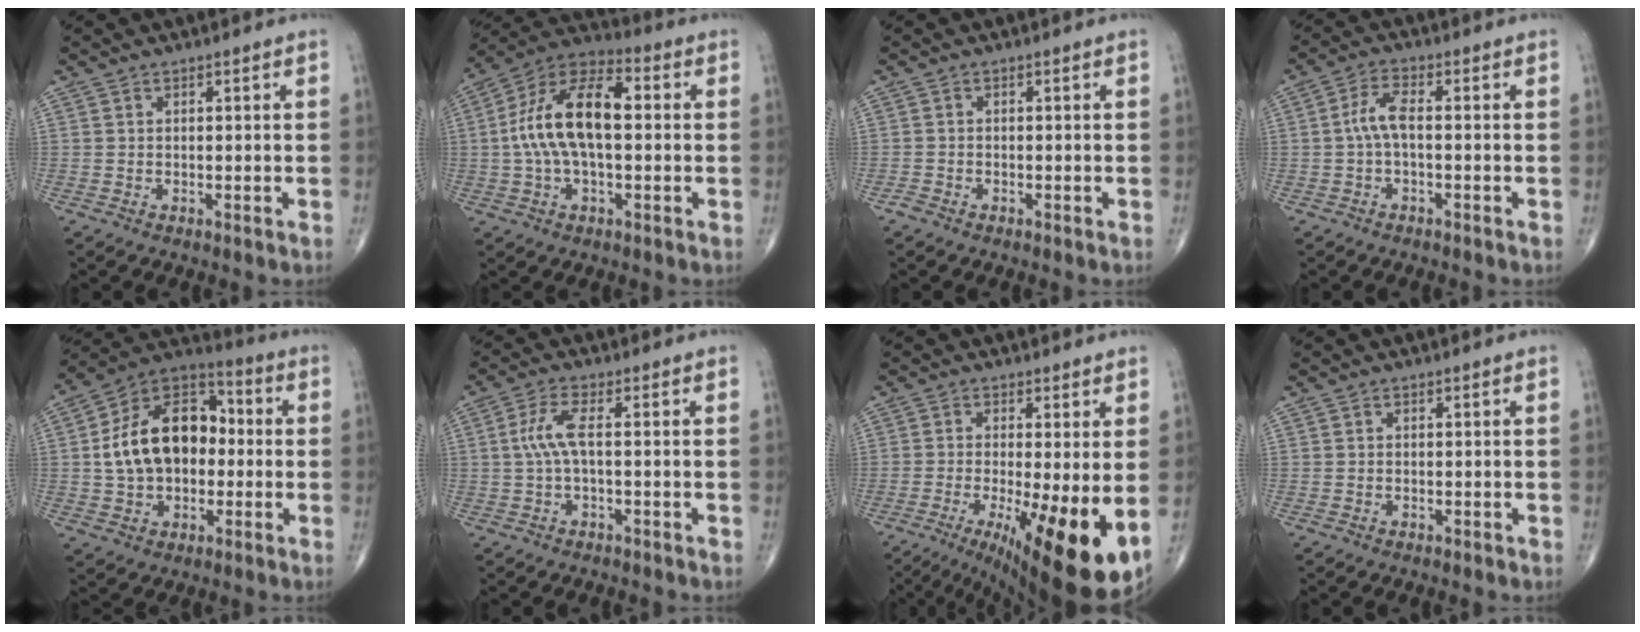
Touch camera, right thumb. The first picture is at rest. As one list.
[{"total": 16.2, "force": [0.9, 8.1, 14.0], "torque": [-0.263, 0.039, 0.008]}, {"total": 1.1, "force": [-0.8, 0.7, 0.4], "torque": [-0.007, 0.001, -0.018]}, {"total": 4.6, "force": [-0.4, 1.6, 4.3], "torque": [-0.094, 0.016, -0.012]}, {"total": 18.3, "force": [0.3, 12.4, 13.5], "torque": [-0.199, 0.035, -0.002]}, {"total": 4.7, "force": [0.0, 1.0, 4.6], "torque": [-0.118, 0.013, -0.002]}, {"total": 15.2, "force": [-4.1, 3.2, 14.3], "torque": [-0.190, -0.021, -0.047]}, {"total": 0.0}]